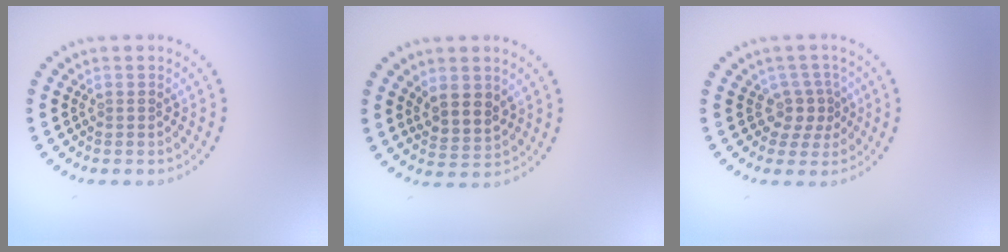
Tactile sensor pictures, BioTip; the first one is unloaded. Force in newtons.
{"total": 3.0, "press": 2.7, "slide": 1.2}
{"total": 2.4, "press": 1.7, "slide": 1.7}